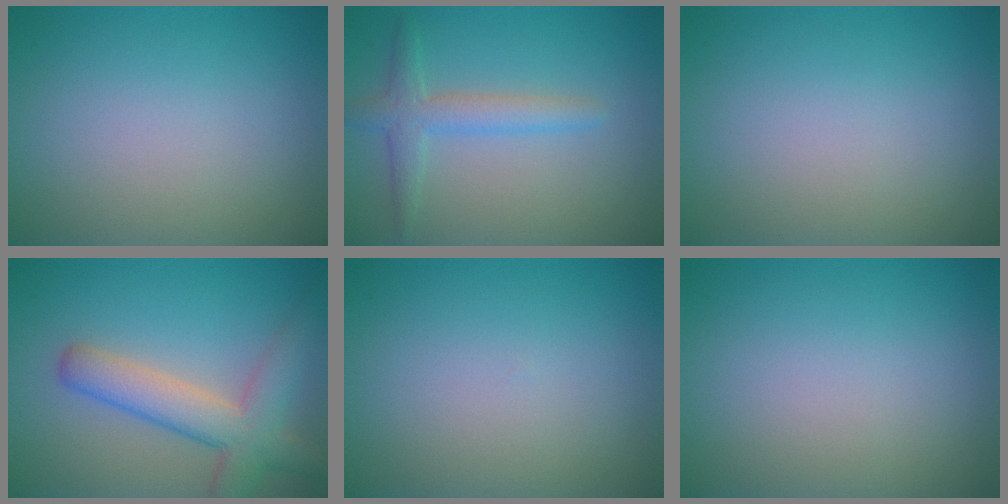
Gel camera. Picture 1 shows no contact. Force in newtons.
{"total": 2.8, "press": 2.8, "slide": 0.2}
{"total": 0.0}
{"total": 5.6, "press": 5.6, "slide": 0.2}
{"total": 0.0}
{"total": 0.0}